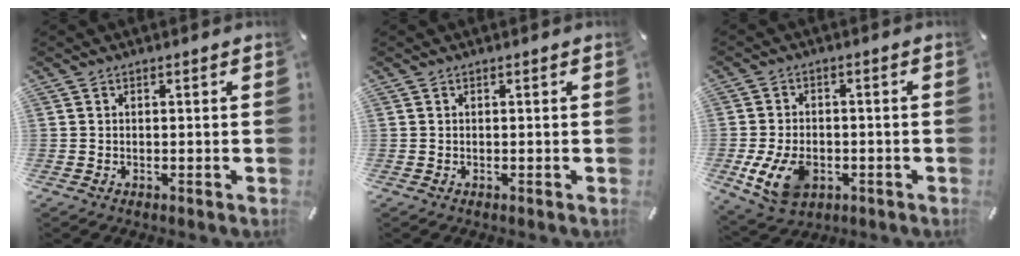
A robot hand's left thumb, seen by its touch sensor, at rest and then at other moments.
{"total": 0.0}
{"total": 10.3, "force": [-3.1, 7.2, 6.7], "torque": [-0.133, 0.001, -0.056]}